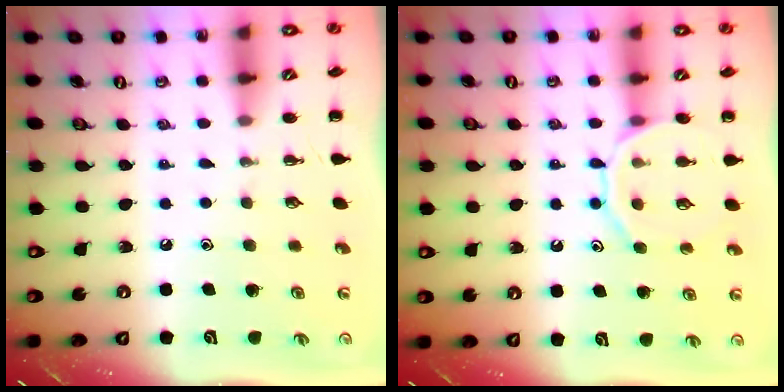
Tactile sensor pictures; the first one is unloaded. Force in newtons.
{"total": 10.1, "press": 10.1, "slide": 1.2}